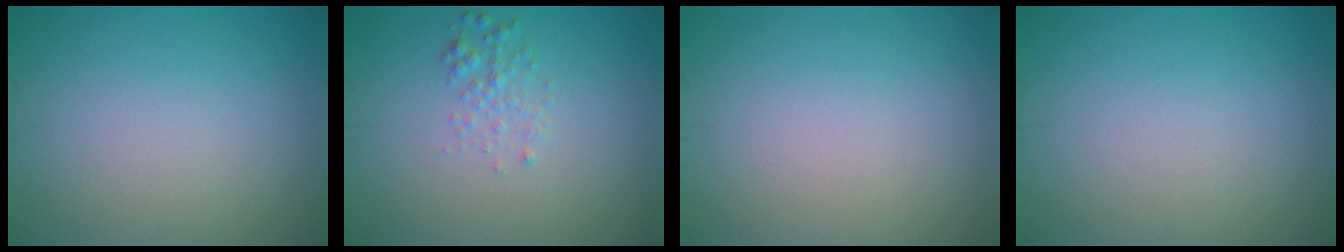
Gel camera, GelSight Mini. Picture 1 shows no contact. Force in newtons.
{"total": 1.4, "press": 1.4, "slide": 0.0}
{"total": 0.0}
{"total": 0.0}